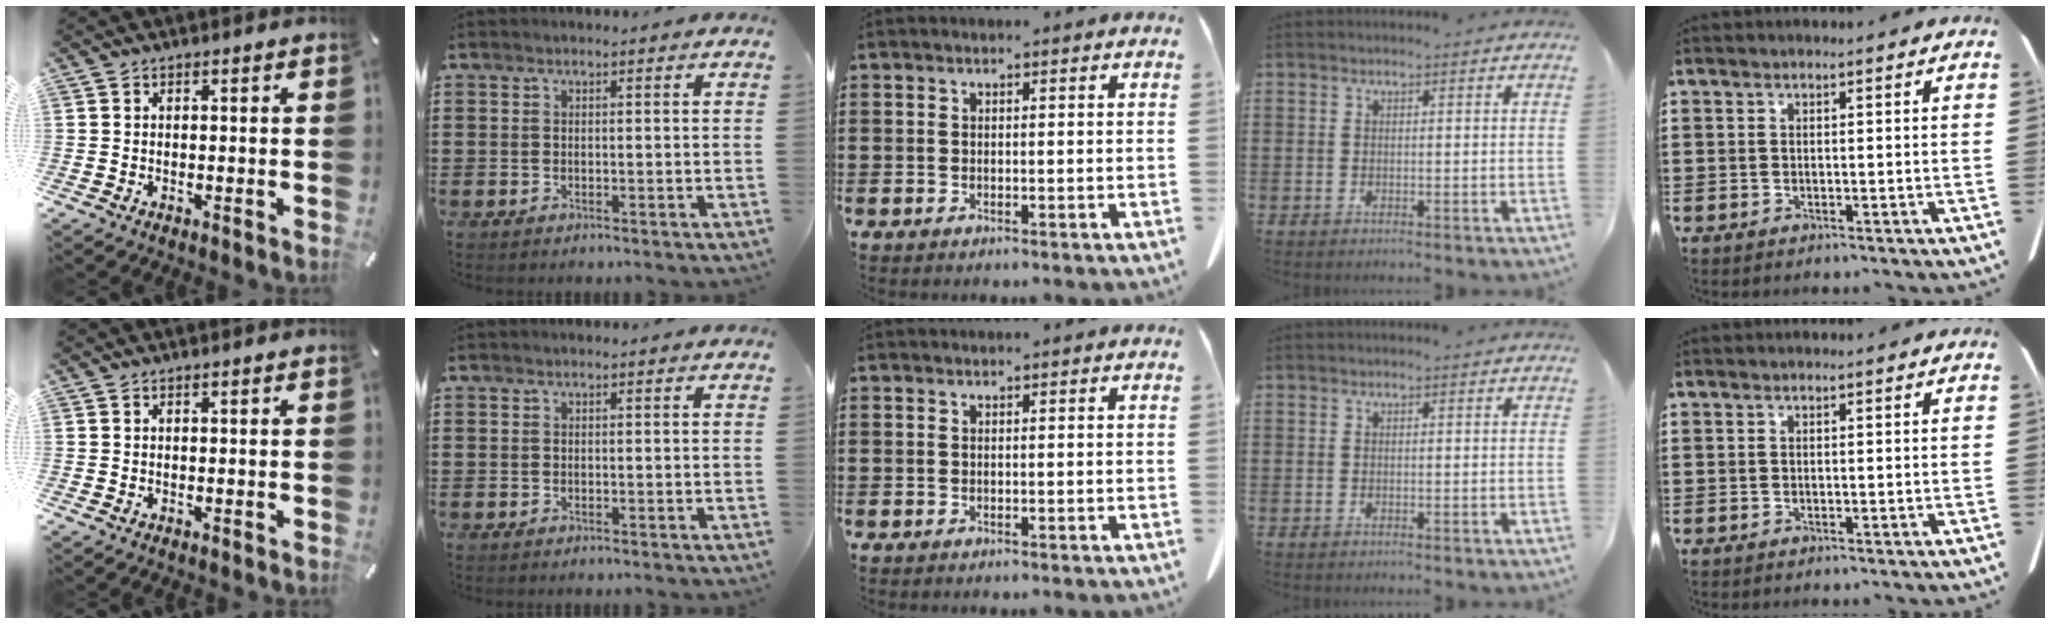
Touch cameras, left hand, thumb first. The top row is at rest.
{}